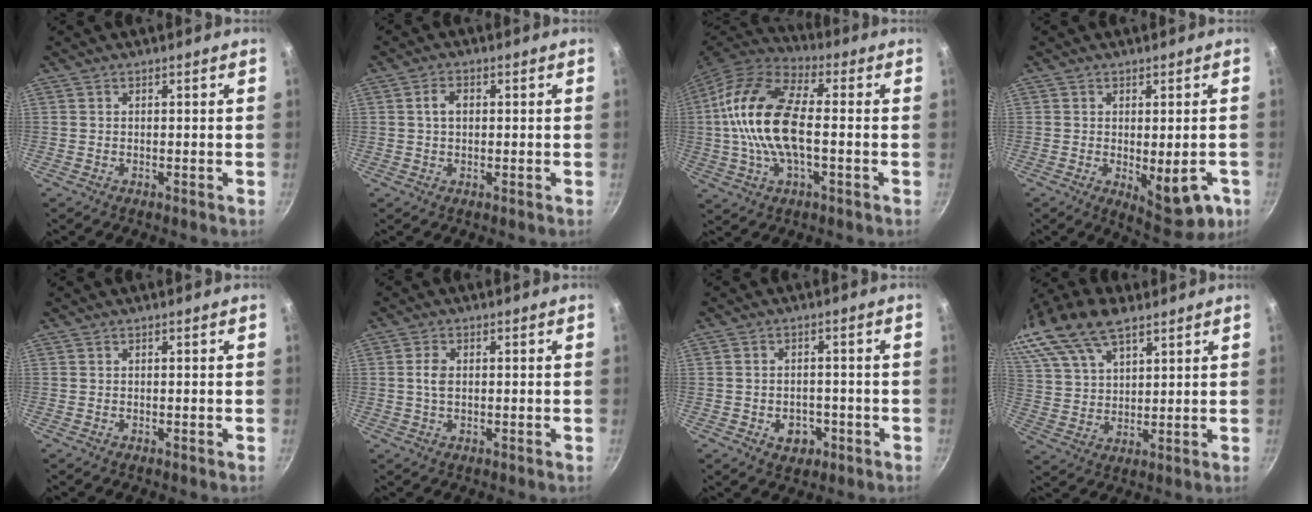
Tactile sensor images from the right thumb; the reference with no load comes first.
{"total": 2.8, "force": [0.4, 1.9, 2.0], "torque": [-0.027, 0.007, 0.004]}
{"total": 17.8, "force": [0.0, 8.2, 15.7], "torque": [-0.299, 0.031, -0.017]}
{"total": 10.4, "force": [-2.7, 4.4, 9.0], "torque": [-0.098, -0.010, -0.023]}
{"total": 0.0}
{"total": 3.2, "force": [0.2, 2.0, 2.5], "torque": [-0.050, 0.006, 0.002]}
{"total": 5.1, "force": [-1.9, 3.8, 2.8], "torque": [-0.027, 0.014, -0.020]}
{"total": 19.9, "force": [12.9, 10.1, 11.3], "torque": [-0.243, 0.017, 0.249]}